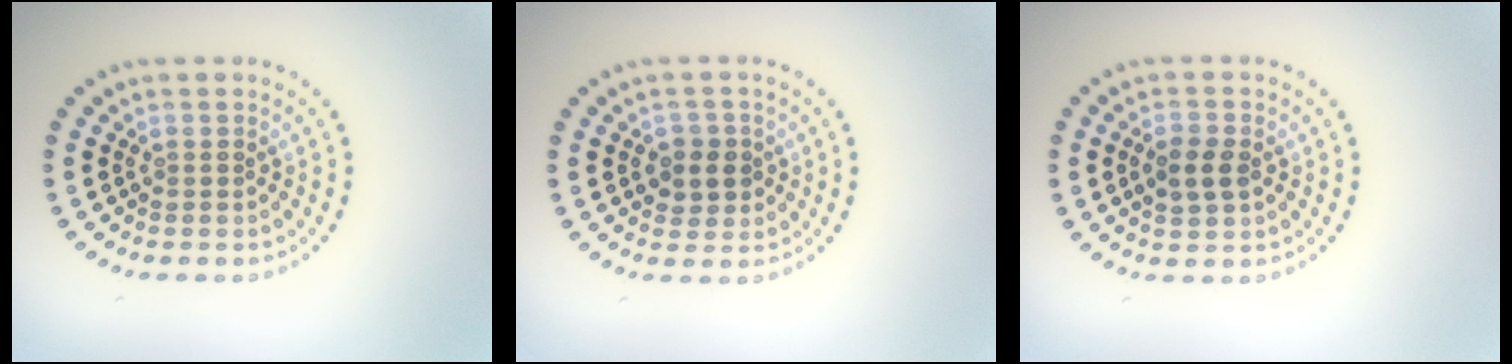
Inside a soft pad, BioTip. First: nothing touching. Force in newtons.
{"total": 2.5, "press": 2.3, "slide": 0.9}
{"total": 2.6, "press": 2.6, "slide": 0.1}